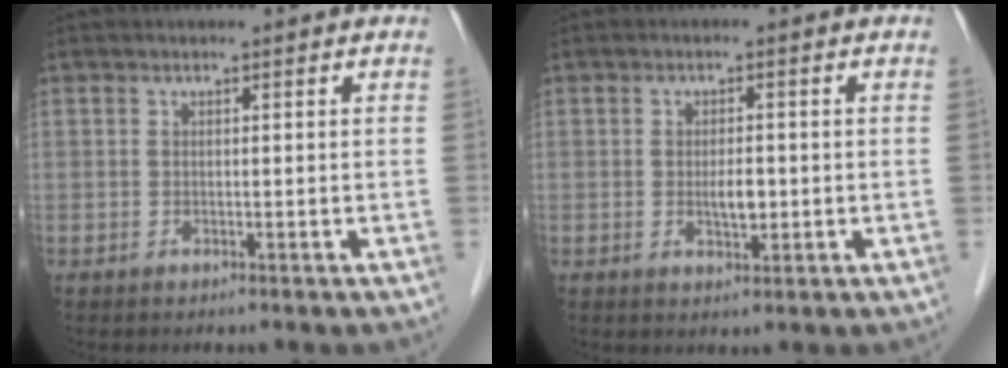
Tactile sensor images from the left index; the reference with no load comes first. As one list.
[{"total": 2.9, "force": [-0.4, 1.1, 2.6], "torque": [-0.048, 0.000, -0.003]}]